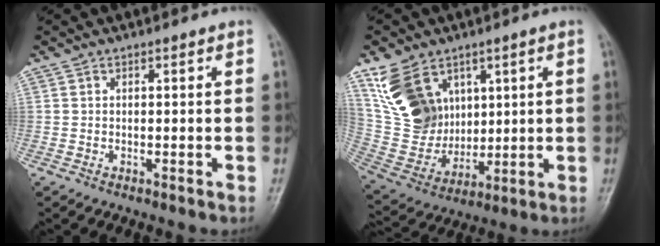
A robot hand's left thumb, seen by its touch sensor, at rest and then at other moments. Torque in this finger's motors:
{"motor_torque": [0.38, 0.41, 0.16, -0.15, 0.04]}